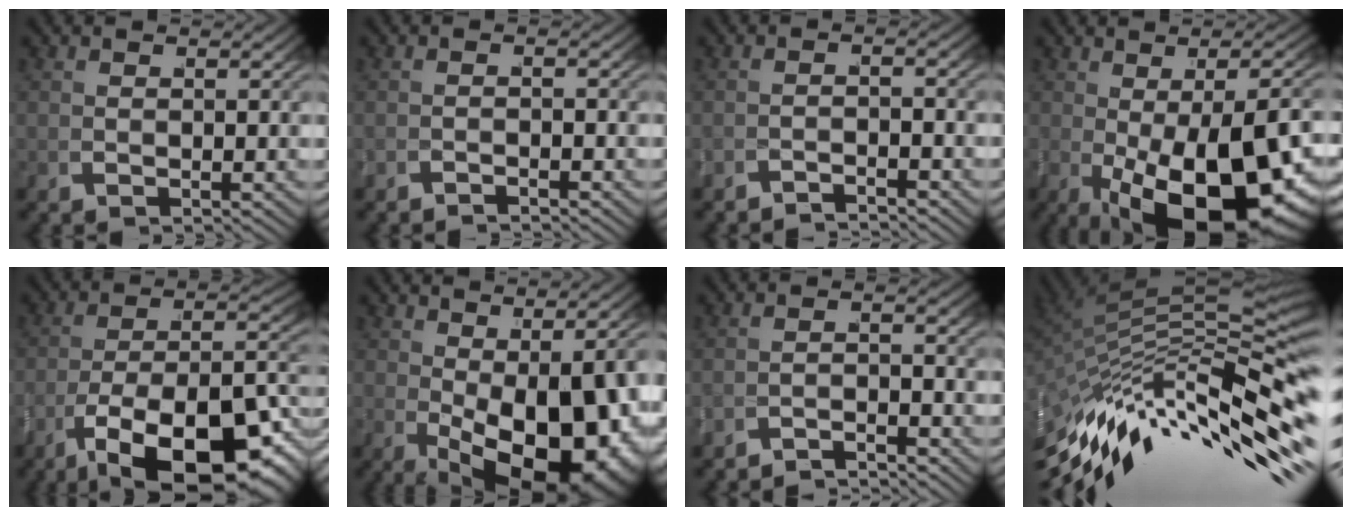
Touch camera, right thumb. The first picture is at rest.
{"total": 1.4, "force": [-1.3, -0.6, -0.3], "torque": [0.014, 0.000, -0.025]}
{"total": 2.3, "force": [-2.2, -0.5, 0.0], "torque": [0.010, -0.003, -0.039]}
{"total": 15.5, "force": [-3.8, 7.5, 13.1], "torque": [-0.216, -0.053, -0.014]}
{"total": 16.4, "force": [-5.1, 8.3, 13.2], "torque": [-0.234, -0.078, -0.031]}
{"total": 14.3, "force": [-2.3, 7.4, 12.1], "torque": [-0.187, -0.061, 0.004]}
{"total": 2.9, "force": [-2.8, -0.4, 0.7], "torque": [0.002, -0.005, -0.047]}
{"total": 14.5, "force": [-2.6, 7.0, 12.4], "torque": [-0.213, -0.007, -0.012]}